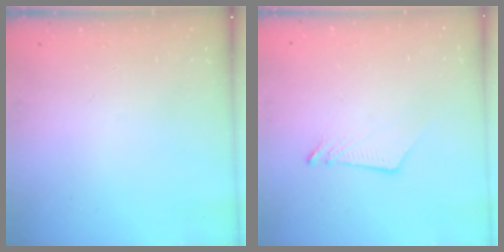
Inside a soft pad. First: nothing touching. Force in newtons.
{"total": 5.6, "press": 5.5, "slide": 0.7}